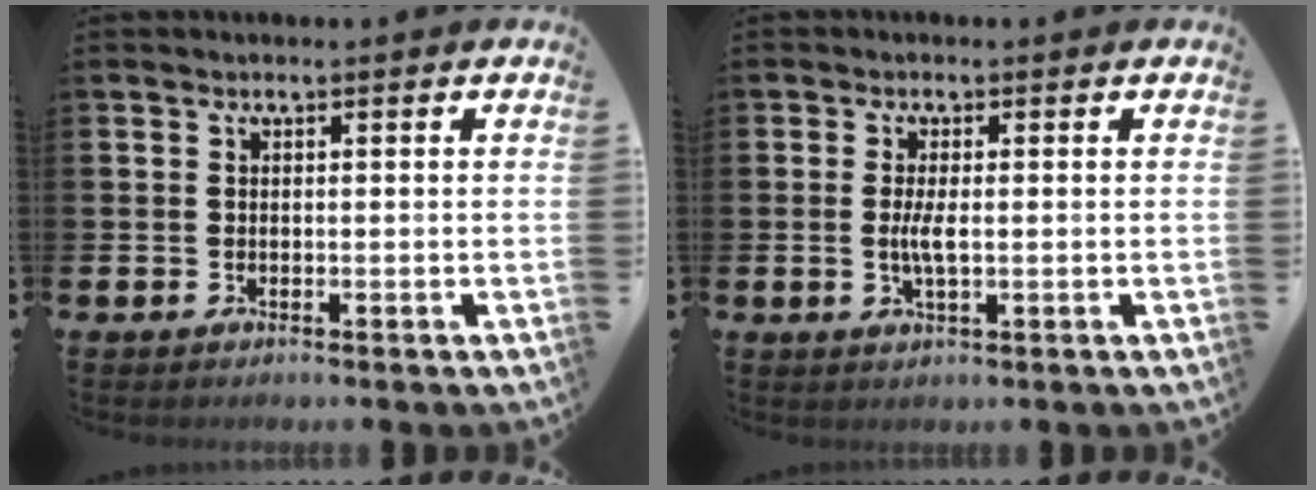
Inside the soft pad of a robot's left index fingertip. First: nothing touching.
{"total": 2.5, "force": [-0.2, 0.7, 2.4], "torque": [-0.040, -0.005, -0.006]}